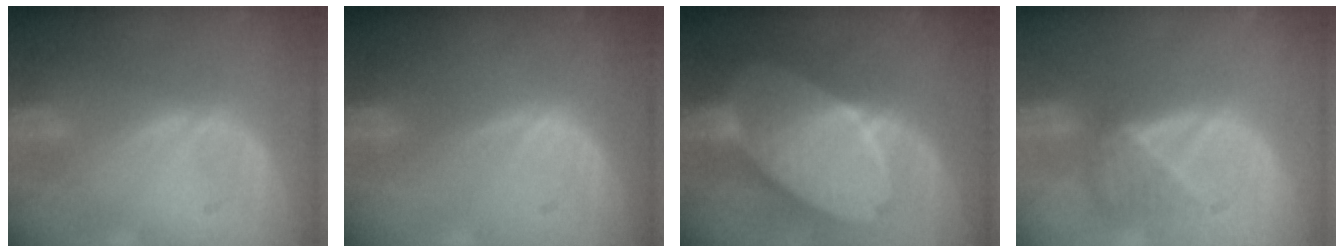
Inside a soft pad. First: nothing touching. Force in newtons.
{"total": 0.0}
{"total": 10.9, "press": 10.9, "slide": 0.5}
{"total": 3.6, "press": 3.5, "slide": 1.0}